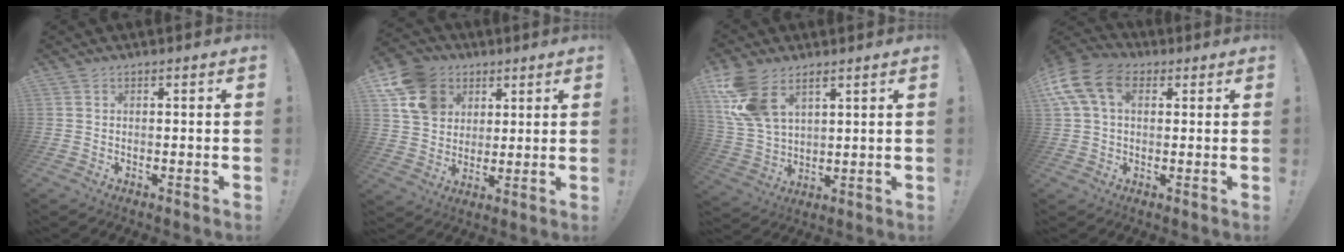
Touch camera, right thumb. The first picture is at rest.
{"total": 14.0, "force": [5.8, 11.3, 6.0], "torque": [-0.086, -0.023, 0.116]}
{"total": 12.8, "force": [6.5, 7.7, 7.8], "torque": [-0.160, -0.020, 0.132]}
{"total": 13.7, "force": [4.8, 9.0, 9.2], "torque": [-0.195, -0.002, 0.094]}